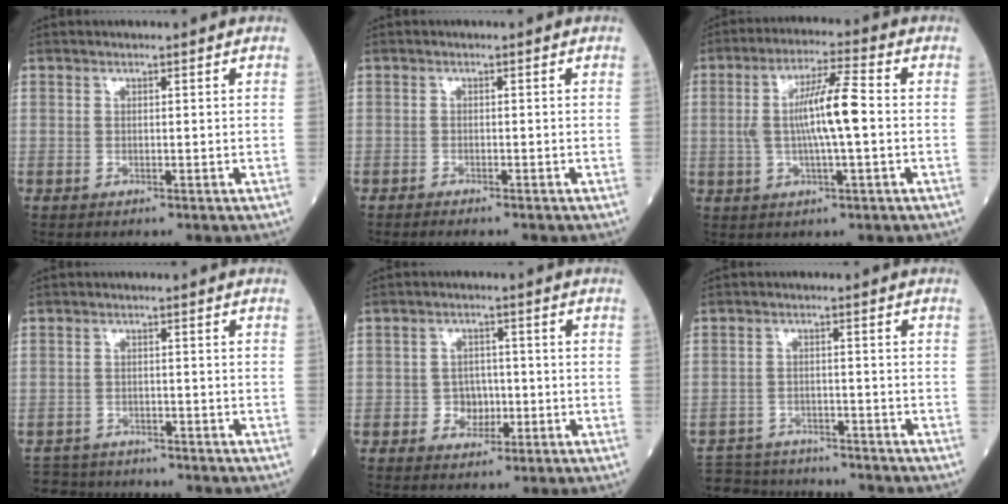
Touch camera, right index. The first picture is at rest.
{"total": 2.2, "force": [-1.9, 0.3, 1.0], "torque": [-0.013, -0.004, -0.023]}
{"total": 9.1, "force": [-0.1, 0.8, 9.1], "torque": [-0.171, 0.010, -0.006]}
{"total": 6.3, "force": [-6.0, 1.9, 0.3], "torque": [-0.001, -0.001, -0.095]}
{"total": 3.6, "force": [-0.9, 3.0, 1.6], "torque": [-0.014, 0.009, -0.011]}
{"total": 11.1, "force": [-10.4, 2.9, 2.3], "torque": [-0.042, 0.006, -0.151]}